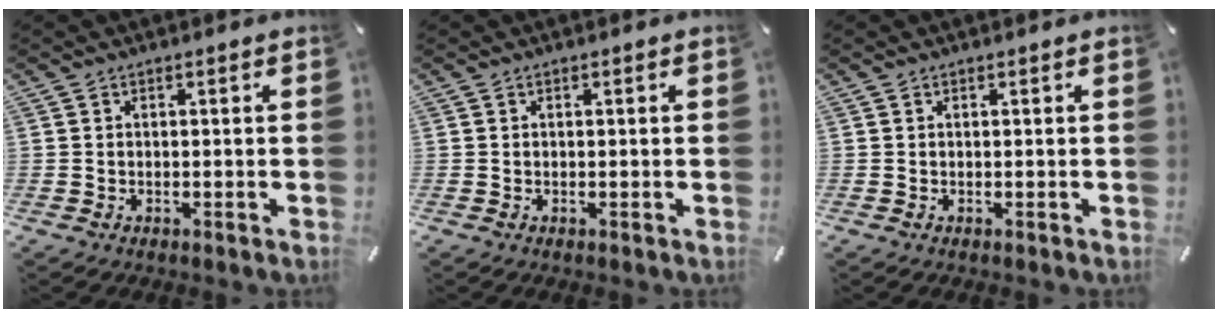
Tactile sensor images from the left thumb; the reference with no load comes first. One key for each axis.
{"total": 0.0}
{"total": 0.0}